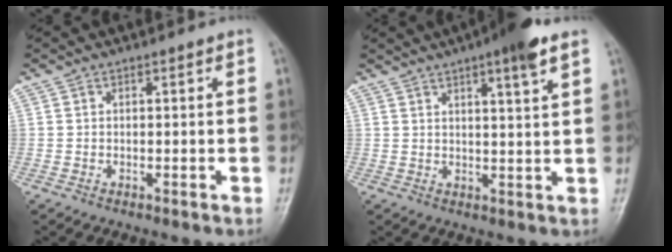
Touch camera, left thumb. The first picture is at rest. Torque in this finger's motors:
{"motor_torque": [1.55, 0.73, 1.15, -0.84, 0.30]}